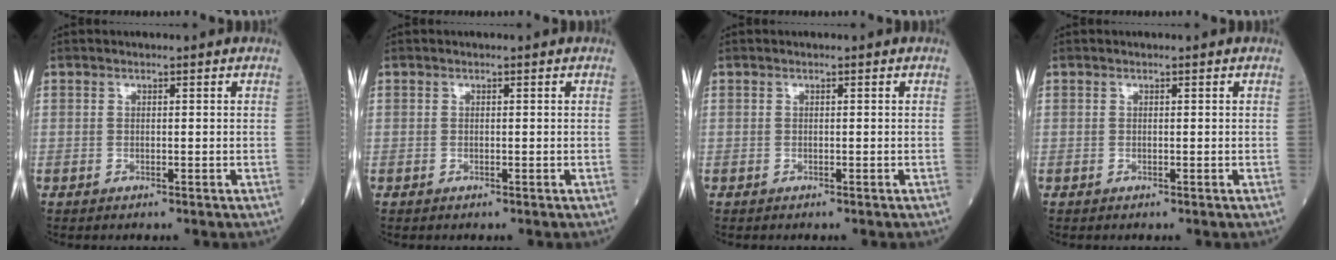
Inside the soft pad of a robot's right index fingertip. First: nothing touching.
{"total": 0.0}
{"total": 0.0}
{"total": 0.0}